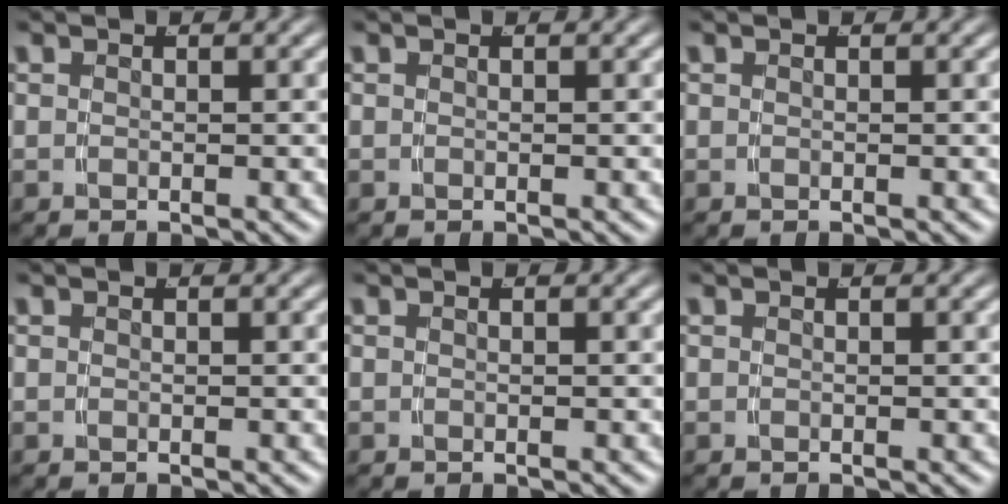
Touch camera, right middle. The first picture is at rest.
{"total": 0.0}
{"total": 0.0}
{"total": 0.0}
{"total": 1.2, "force": [-0.2, -1.1, -0.3], "torque": [0.015, -0.009, 0.006]}
{"total": 0.0}